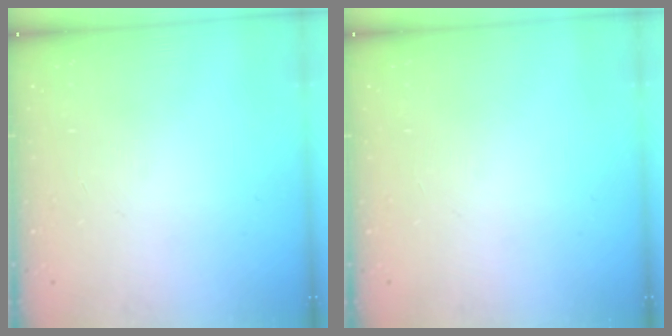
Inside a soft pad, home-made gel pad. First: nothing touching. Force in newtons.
{"total": 0.0}